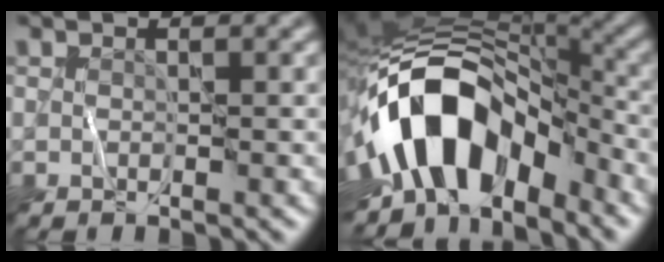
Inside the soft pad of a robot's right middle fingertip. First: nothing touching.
{"total": 13.6, "force": [-5.0, 8.0, 9.8], "torque": [-0.163, 0.011, -0.093]}